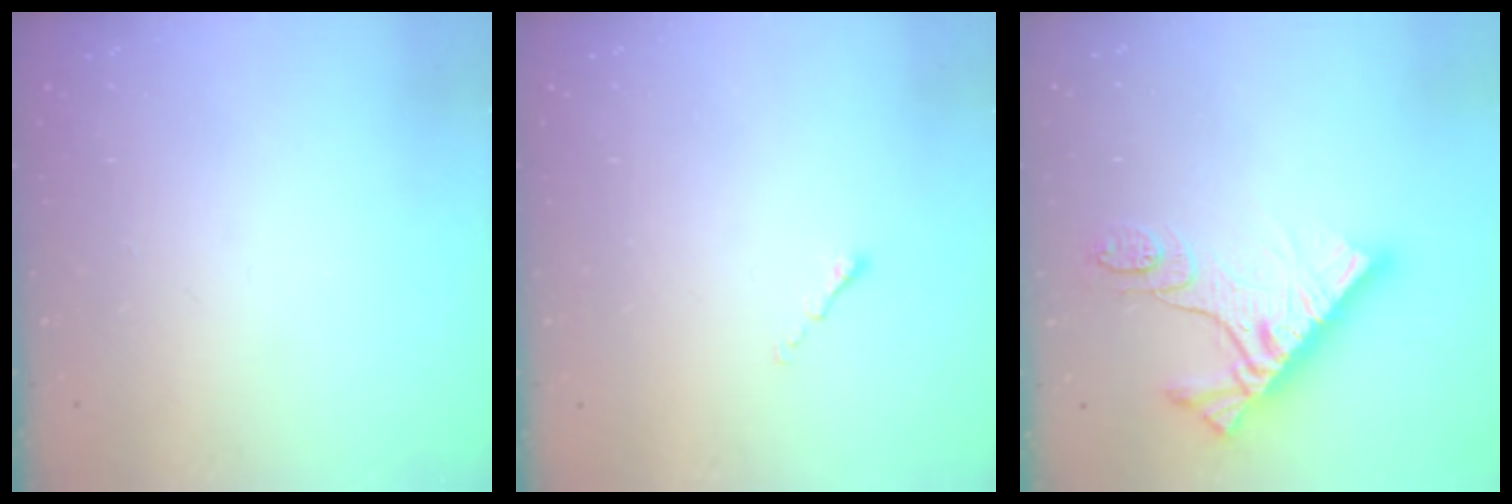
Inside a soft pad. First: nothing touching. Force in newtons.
{"total": 0.0}
{"total": 12.7, "press": 12.7, "slide": 1.2}